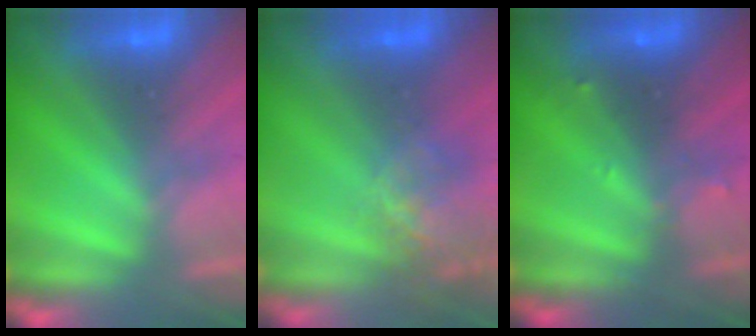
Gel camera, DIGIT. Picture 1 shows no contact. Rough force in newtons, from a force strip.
{"total": 7.1}
{"total": 2.5}